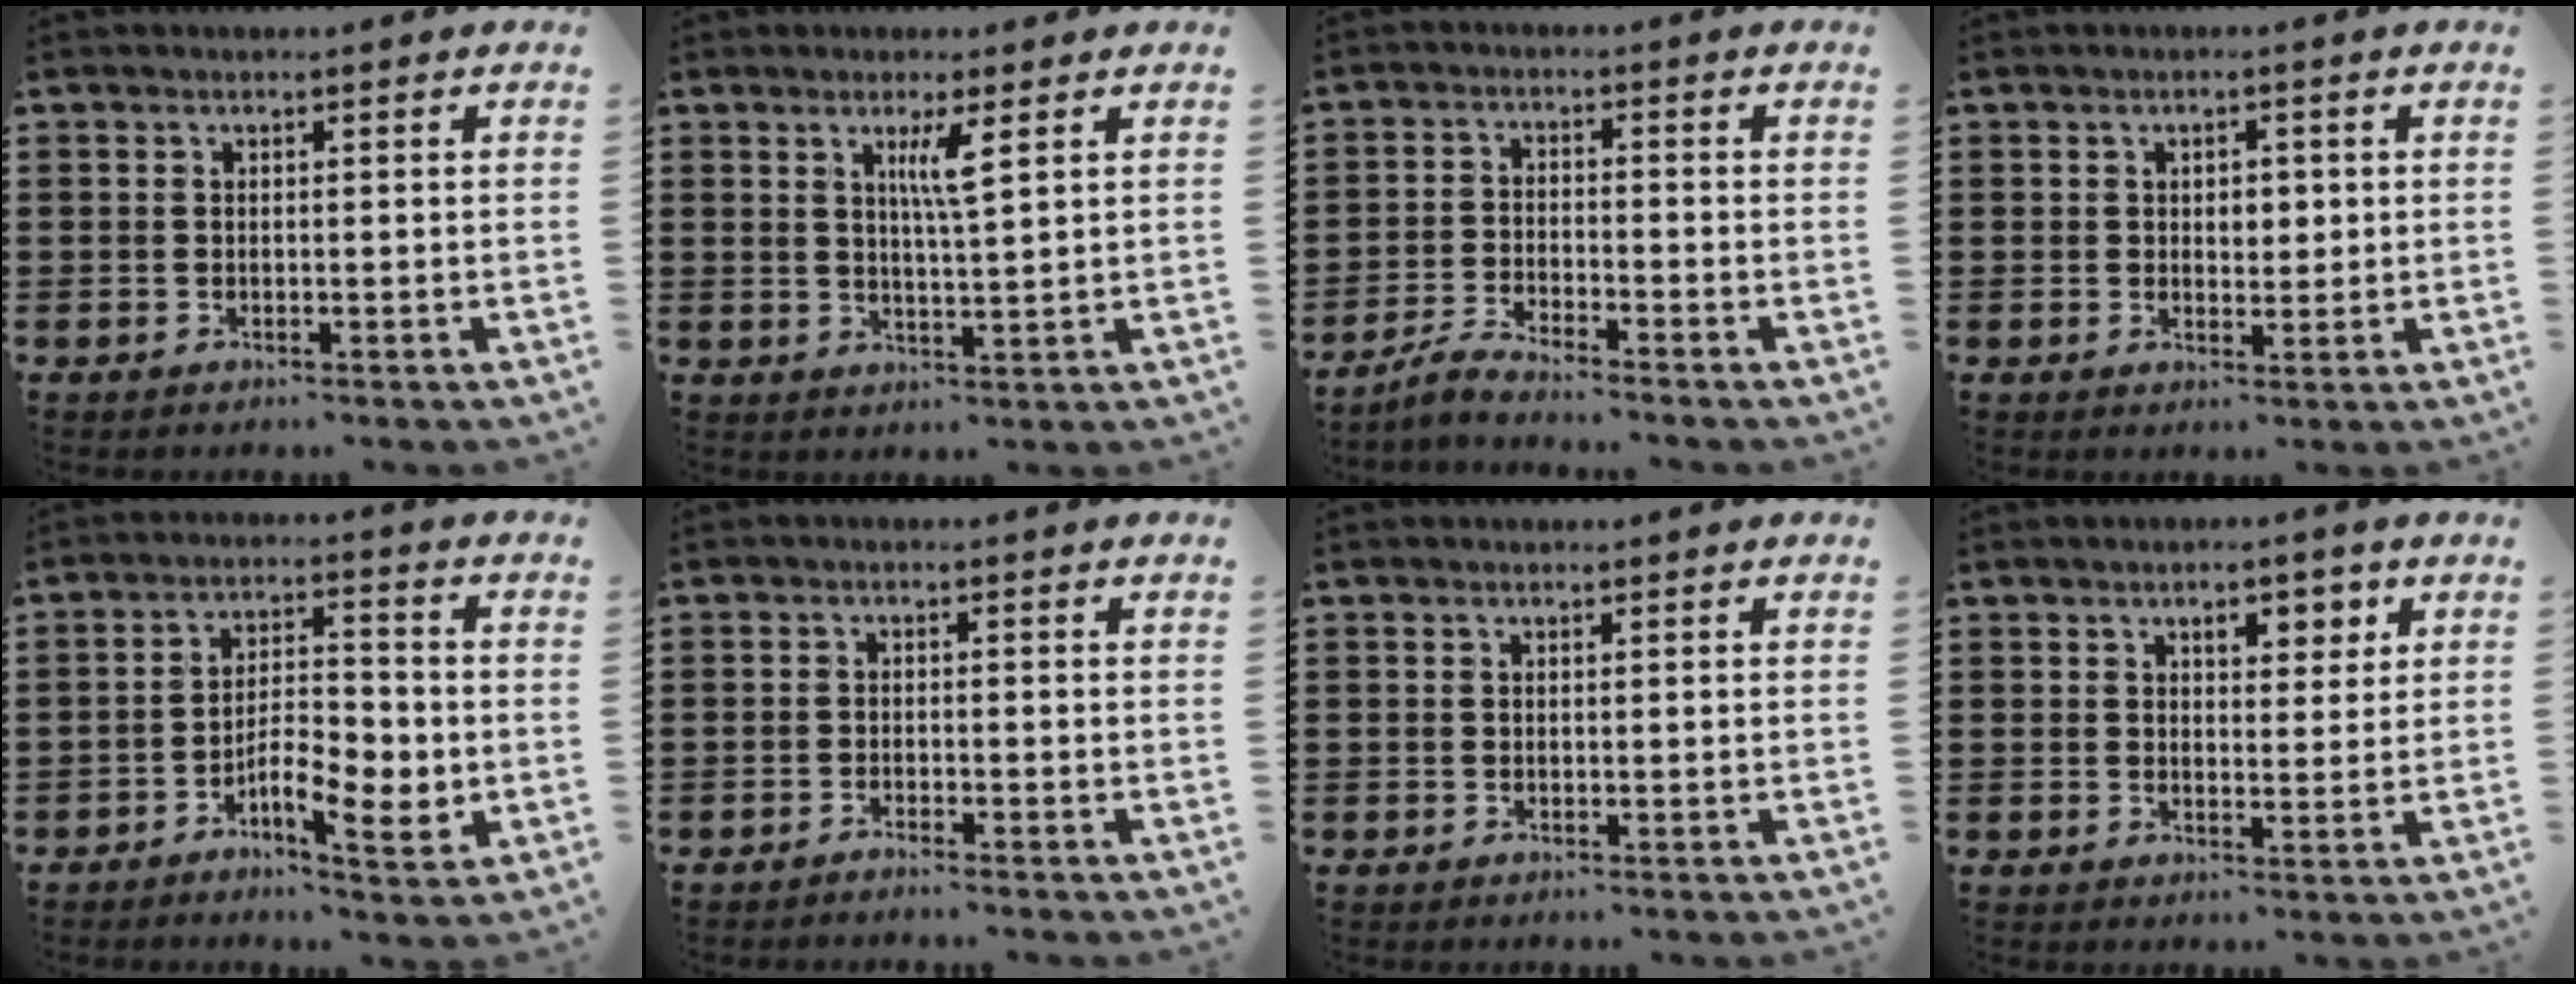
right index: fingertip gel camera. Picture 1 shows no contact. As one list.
[{"total": 3.8, "force": [1.8, 0.1, 3.4], "torque": [-0.072, -0.001, 0.027]}, {"total": 3.4, "force": [-3.3, -0.1, 0.8], "torque": [-0.032, -0.002, -0.070]}, {"total": 2.4, "force": [0.3, 1.6, 1.7], "torque": [-0.028, 0.007, 0.001]}, {"total": 7.4, "force": [-3.0, 2.7, 6.2], "torque": [-0.112, 0.004, -0.054]}, {"total": 1.4, "force": [-1.4, -0.1, 0.1], "torque": [-0.003, 0.001, -0.027]}, {"total": 0.0}, {"total": 4.0, "force": [2.1, 2.0, 2.7], "torque": [-0.037, 0.001, 0.029]}]